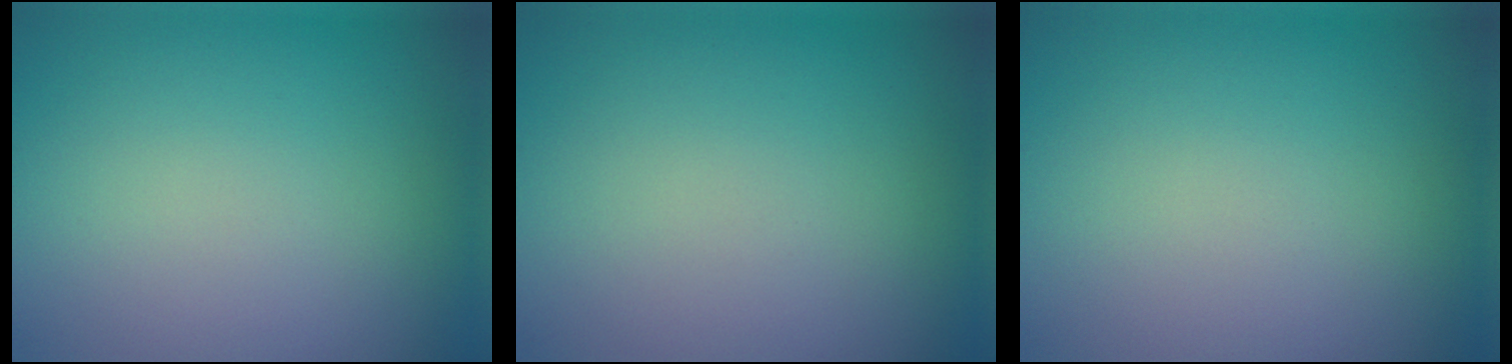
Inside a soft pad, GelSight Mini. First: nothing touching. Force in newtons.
{"total": 0.0}
{"total": 0.0}